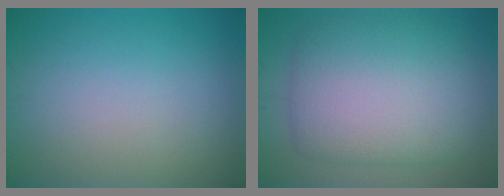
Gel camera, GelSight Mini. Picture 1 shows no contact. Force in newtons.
{"total": 9.3, "press": 9.3, "slide": 0.2}